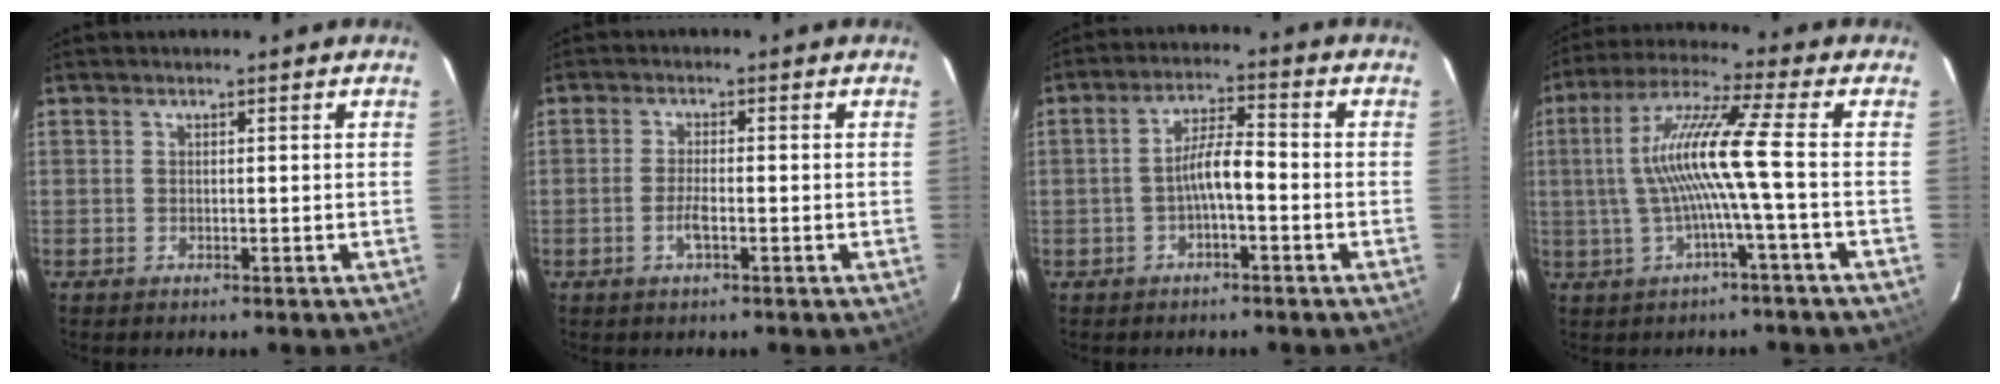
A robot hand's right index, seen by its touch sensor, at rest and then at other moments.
{"total": 2.8, "force": [-1.2, 0.7, 2.5], "torque": [-0.054, 0.000, -0.025]}
{"total": 5.0, "force": [-1.9, 1.0, 4.5], "torque": [-0.087, 0.013, -0.033]}
{"total": 11.0, "force": [-1.1, -1.4, 10.9], "torque": [-0.207, 0.008, -0.017]}